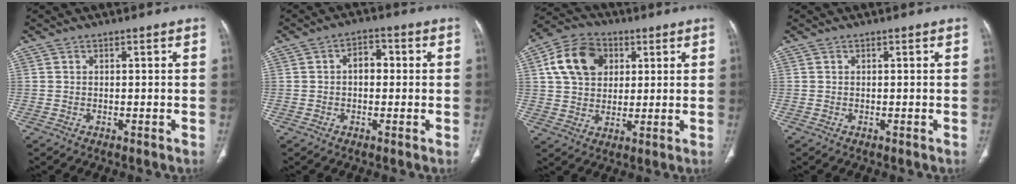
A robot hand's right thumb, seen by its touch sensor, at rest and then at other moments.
{"total": 4.3, "force": [0.2, 2.9, 3.2], "torque": [-0.037, 0.017, -0.005]}
{"total": 12.9, "force": [3.8, 9.7, 7.6], "torque": [-0.118, 0.005, 0.062]}
{"total": 0.0}